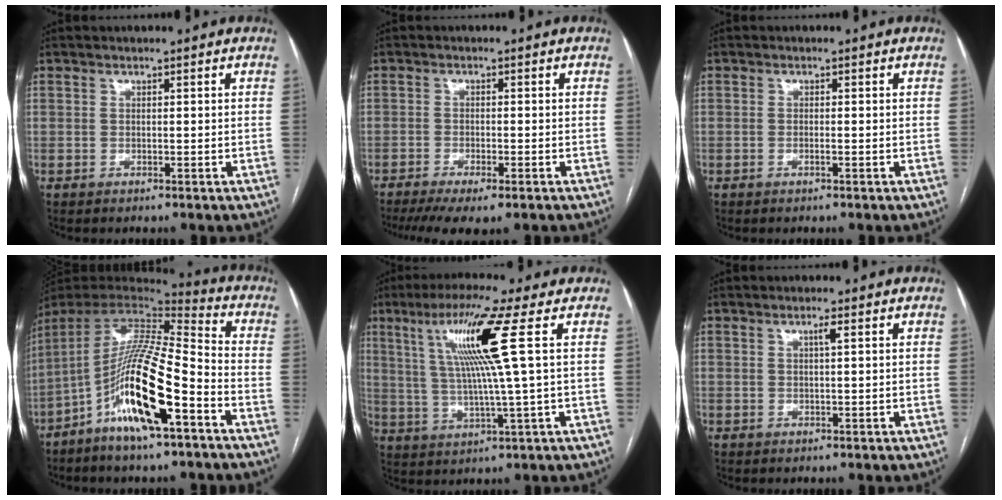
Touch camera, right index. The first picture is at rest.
{"total": 9.2, "force": [-6.9, 1.8, 5.8], "torque": [-0.085, -0.014, -0.105]}
{"total": 0.6, "force": [-0.3, 0.0, 0.5], "torque": [-0.009, 0.001, -0.005]}
{"total": 17.9, "force": [-7.8, 2.2, 15.9], "torque": [-0.320, -0.011, -0.141]}
{"total": 12.0, "force": [3.9, -1.9, 11.2], "torque": [-0.205, 0.011, 0.074]}
{"total": 1.2, "force": [0.4, -0.1, 1.1], "torque": [-0.019, 0.002, 0.006]}